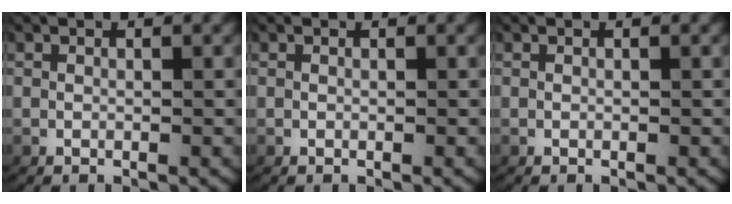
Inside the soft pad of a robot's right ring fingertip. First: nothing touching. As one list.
[{"total": 0.8, "force": [0.0, -0.6, -0.4], "torque": [0.000, -0.010, 0.009]}, {"total": 0.0}]